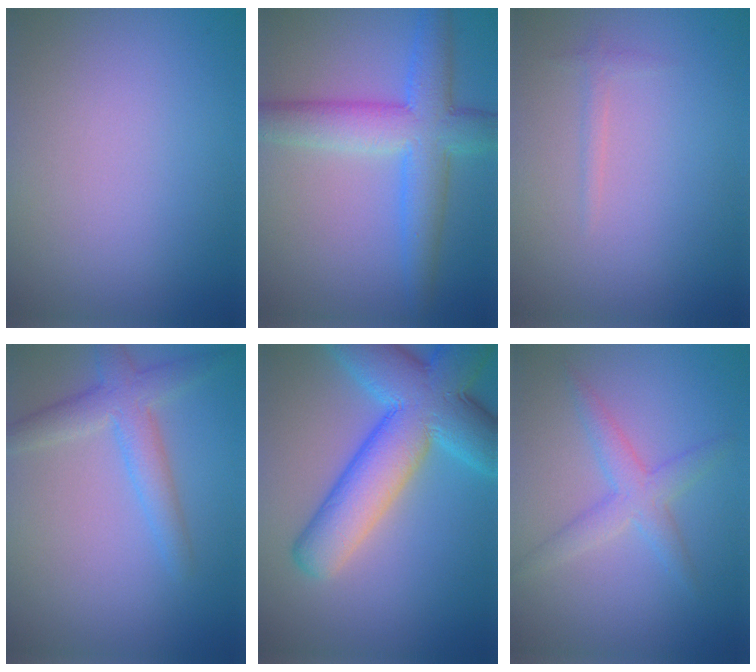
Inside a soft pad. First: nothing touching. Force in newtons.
{"total": 7.2, "press": 7.2, "slide": 0.1}
{"total": 0.8, "press": 0.8, "slide": 0.0}
{"total": 3.6, "press": 3.6, "slide": 0.1}
{"total": 11.1, "press": 11.1, "slide": 0.5}
{"total": 2.9, "press": 2.9, "slide": 0.0}